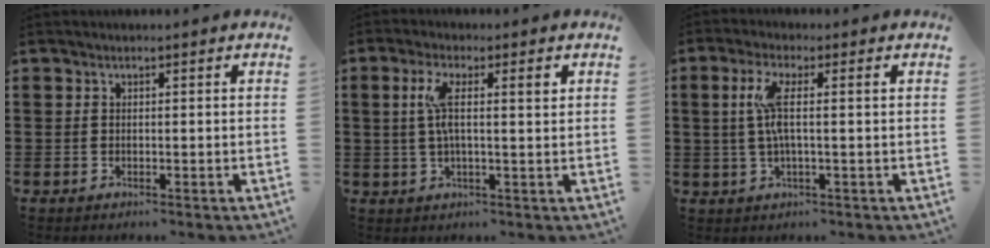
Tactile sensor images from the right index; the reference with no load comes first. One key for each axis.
{"total": 5.8, "fx": 1.3, "fy": 1.1, "fz": 5.5, "tx": -0.108, "ty": 0.004, "tz": 0.019}
{"total": 5.5, "fx": 0.5, "fy": 0.6, "fz": 5.4, "tx": -0.116, "ty": -0.007, "tz": 0.000}